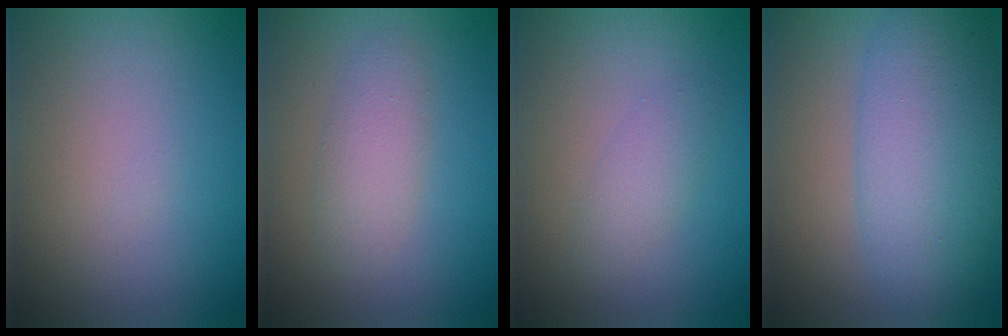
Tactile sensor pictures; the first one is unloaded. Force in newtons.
{"total": 2.5, "press": 2.5, "slide": 0.1}
{"total": 1.7, "press": 1.7, "slide": 0.1}
{"total": 7.8, "press": 7.8, "slide": 0.3}